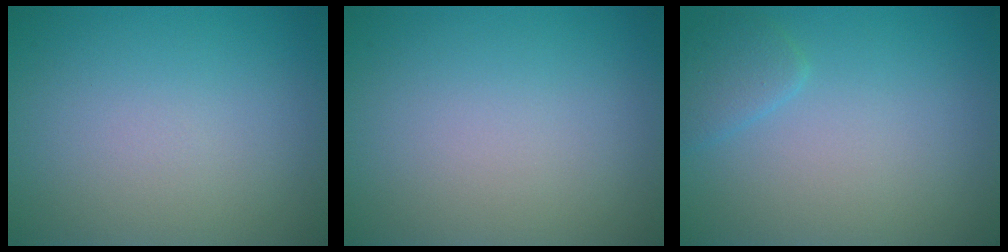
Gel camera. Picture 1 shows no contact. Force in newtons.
{"total": 0.0}
{"total": 1.6, "press": 1.6, "slide": 0.1}